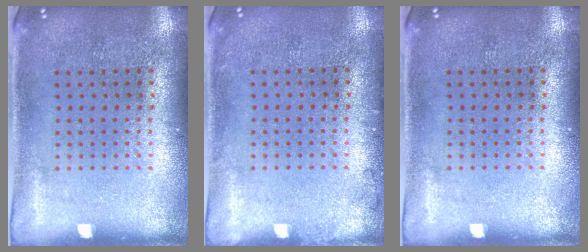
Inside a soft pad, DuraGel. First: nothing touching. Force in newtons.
{"total": 0.6, "press": 0.6, "slide": 0.2}
{"total": 0.0}